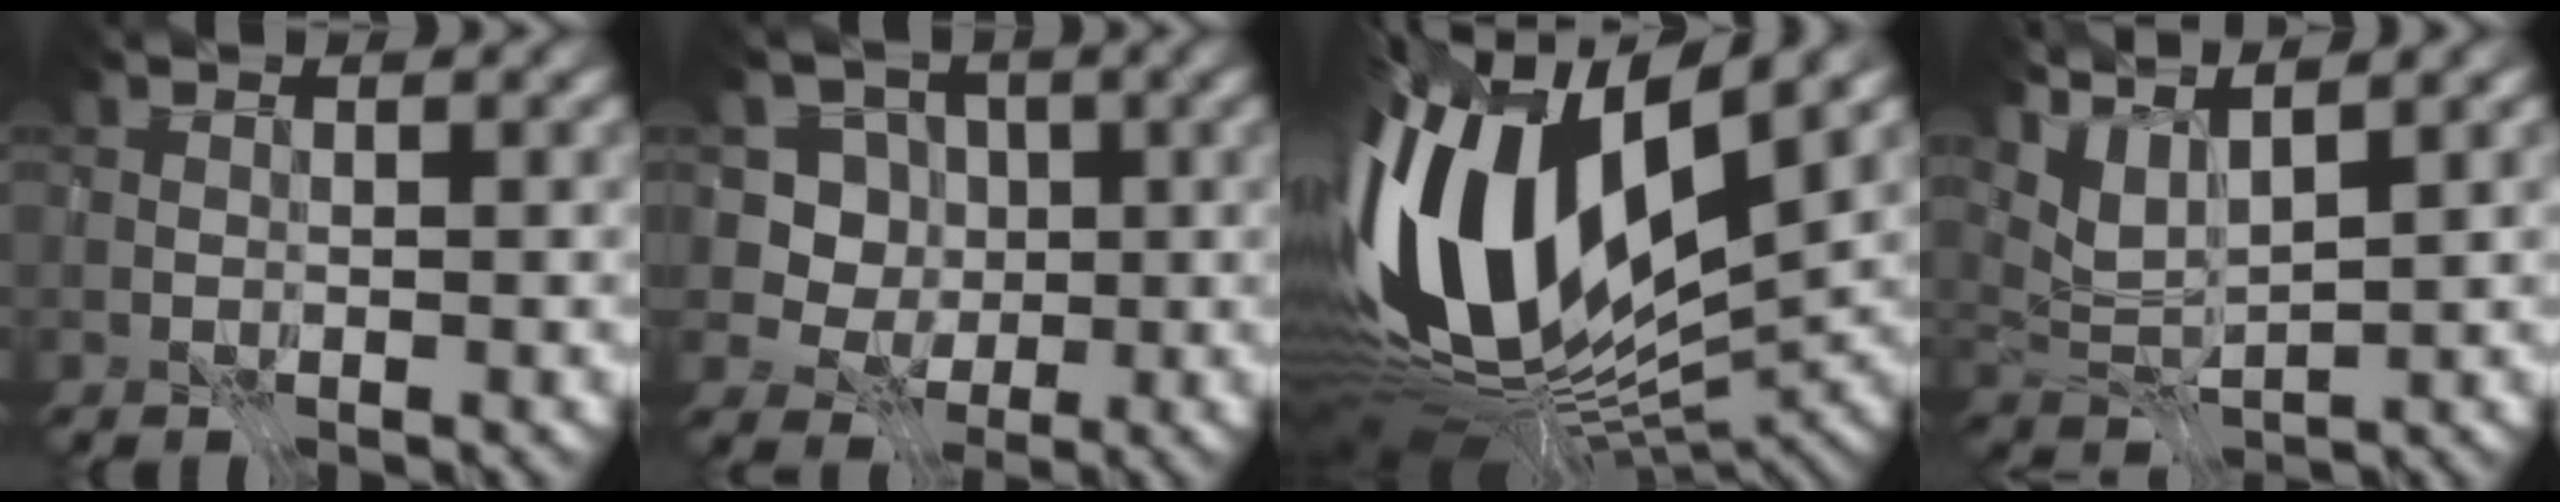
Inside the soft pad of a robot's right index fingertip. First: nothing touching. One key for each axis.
{"total": 4.8, "fx": 0.0, "fy": 4.5, "fz": 1.7, "tx": -0.018, "ty": -0.001, "tz": -0.020}
{"total": 16.4, "fx": 0.6, "fy": 7.6, "fz": 14.5, "tx": -0.301, "ty": 0.005, "tz": 0.006}
{"total": 4.8, "fx": 3.2, "fy": 1.3, "fz": 3.4, "tx": -0.079, "ty": 0.006, "tz": 0.057}